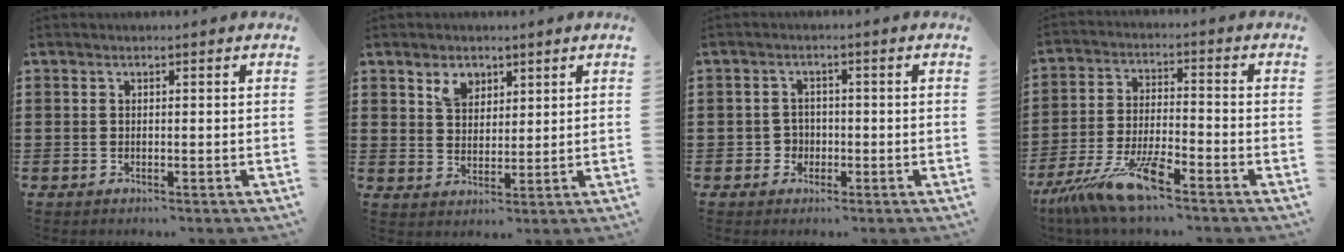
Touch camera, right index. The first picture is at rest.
{"total": 3.9, "force": [2.7, 2.4, 1.3], "torque": [-0.035, 0.005, 0.052]}
{"total": 2.4, "force": [-0.9, 2.2, 0.5], "torque": [-0.019, 0.003, -0.021]}
{"total": 10.6, "force": [-8.0, 1.2, 6.8], "torque": [-0.154, -0.003, -0.160]}